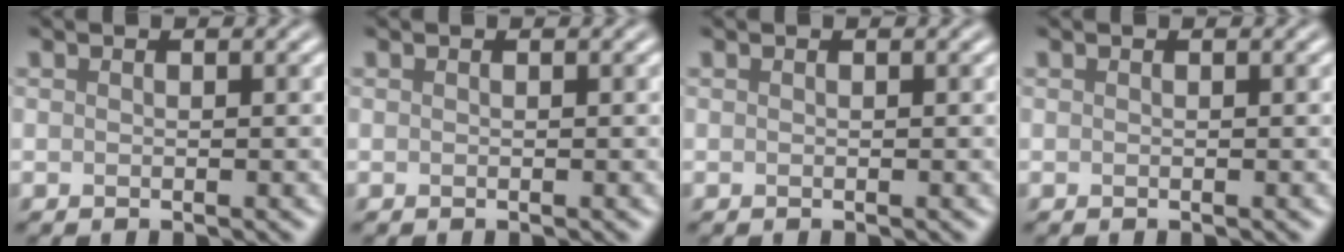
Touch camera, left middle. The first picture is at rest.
{"total": 0.0}
{"total": 0.0}
{"total": 0.0}